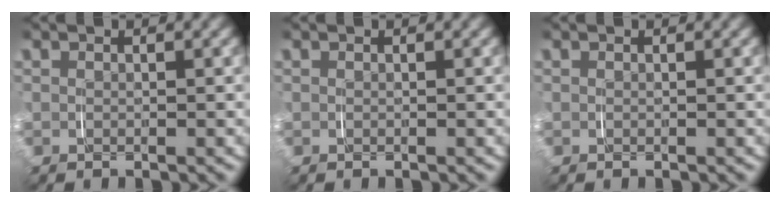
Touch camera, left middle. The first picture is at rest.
{"total": 0.0}
{"total": 0.0}